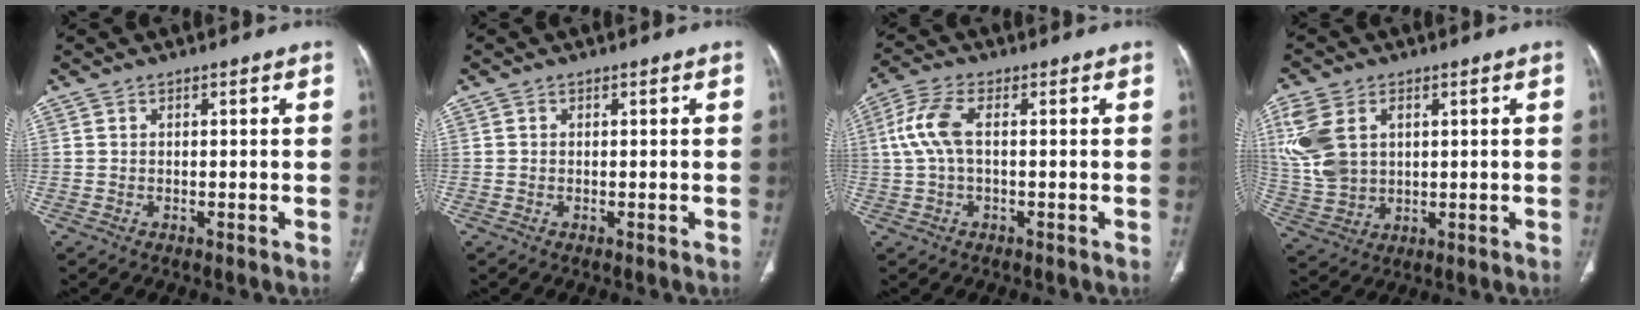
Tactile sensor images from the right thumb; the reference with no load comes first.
{"total": 0.0}
{"total": 7.0, "force": [0.7, 3.1, 6.2], "torque": [-0.159, 0.018, 0.011]}
{"total": 12.2, "force": [3.5, 8.4, 8.1], "torque": [-0.180, -0.001, 0.081]}